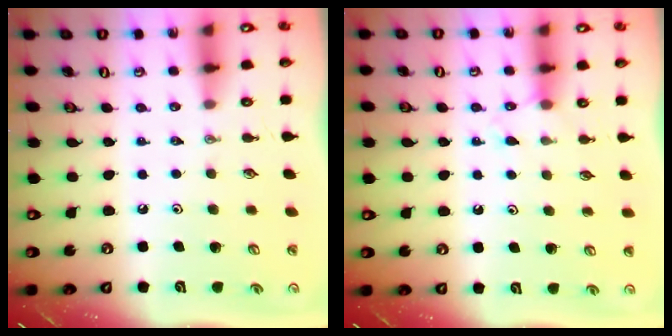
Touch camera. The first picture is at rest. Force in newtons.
{"total": 5.3, "press": 5.3, "slide": 0.5}